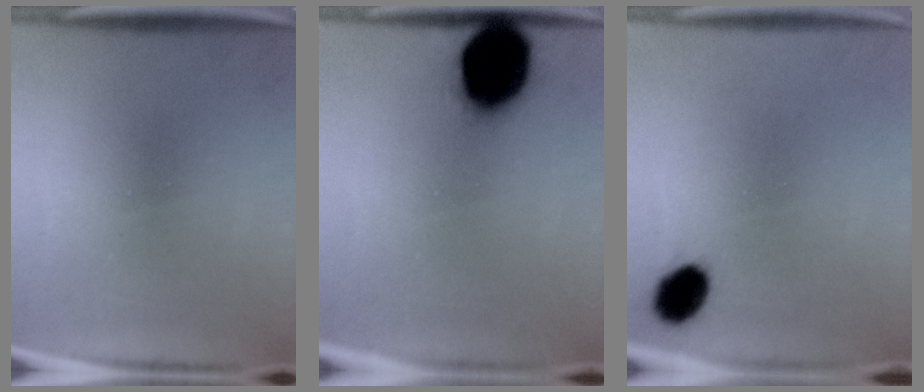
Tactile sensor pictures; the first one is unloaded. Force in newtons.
{"total": 17.6}
{"total": 6.2}